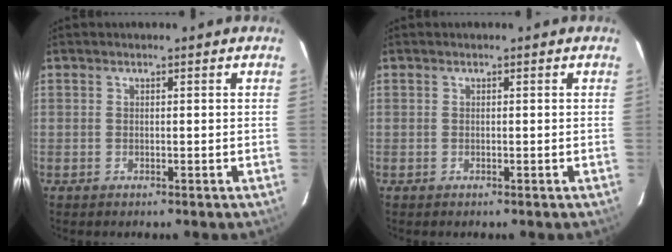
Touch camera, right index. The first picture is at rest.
{"total": 0.0}